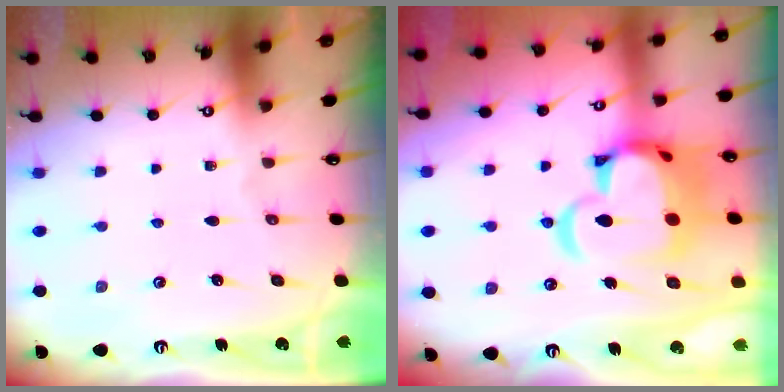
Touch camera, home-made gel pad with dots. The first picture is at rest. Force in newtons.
{"total": 13.8, "press": 13.7, "slide": 2.0}